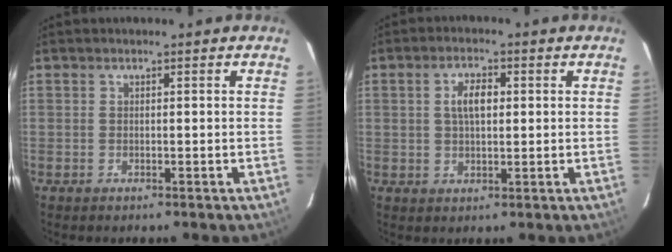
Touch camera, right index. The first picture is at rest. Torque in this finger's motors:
{"motor_torque": [0.10, 0.03, 0.10, 0.07]}